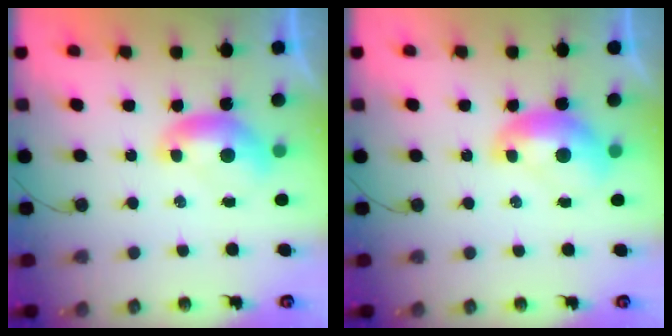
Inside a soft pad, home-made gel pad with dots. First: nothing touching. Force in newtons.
{"total": 1.8, "press": 1.8, "slide": 0.2}